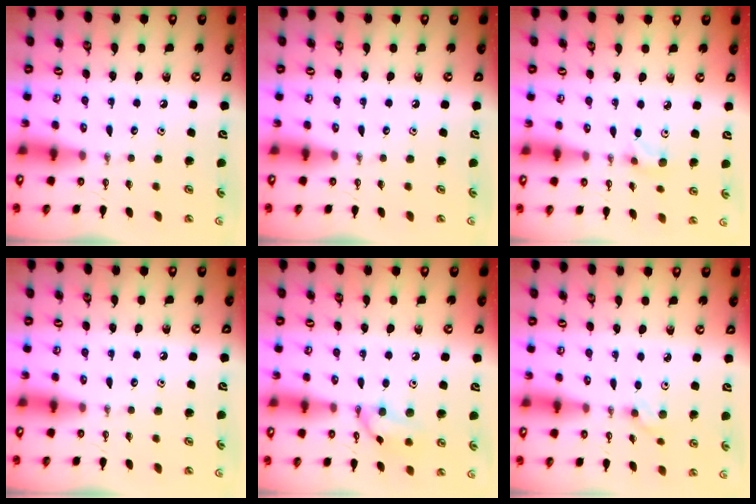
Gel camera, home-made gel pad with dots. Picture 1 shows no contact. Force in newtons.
{"total": 0.0}
{"total": 3.9, "press": 3.8, "slide": 0.7}
{"total": 0.0}
{"total": 10.7, "press": 10.7, "slide": 0.3}
{"total": 3.0, "press": 2.6, "slide": 1.5}